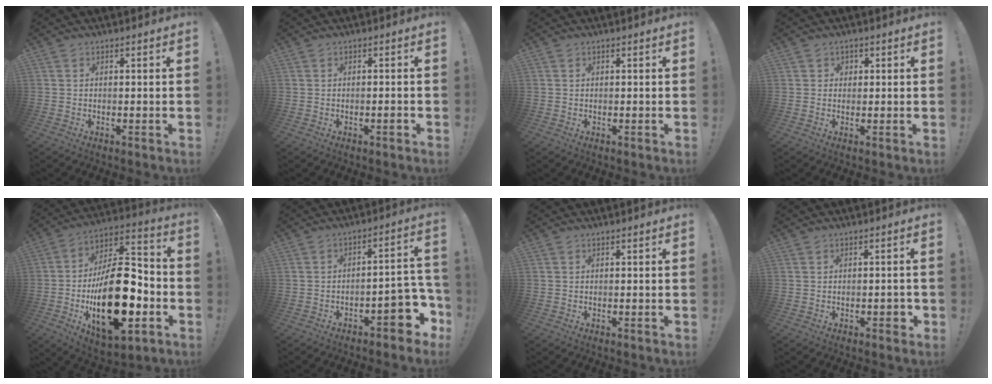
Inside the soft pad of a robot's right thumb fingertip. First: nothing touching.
{"total": 1.4, "force": [-0.9, 0.4, 1.0], "torque": [-0.013, 0.003, -0.014]}
{"total": 0.6, "force": [0.2, 0.5, 0.0], "torque": [-0.002, 0.001, 0.005]}
{"total": 1.5, "force": [0.3, 1.4, 0.3], "torque": [-0.001, -0.003, 0.003]}
{"total": 29.2, "force": [-6.6, 15.1, 24.1], "torque": [-0.425, 0.041, -0.091]}
{"total": 10.6, "force": [-5.4, 4.3, 8.0], "torque": [-0.076, 0.024, -0.090]}
{"total": 0.0}
{"total": 2.6, "force": [-1.1, 1.4, 1.9], "torque": [-0.024, 0.006, -0.019]}